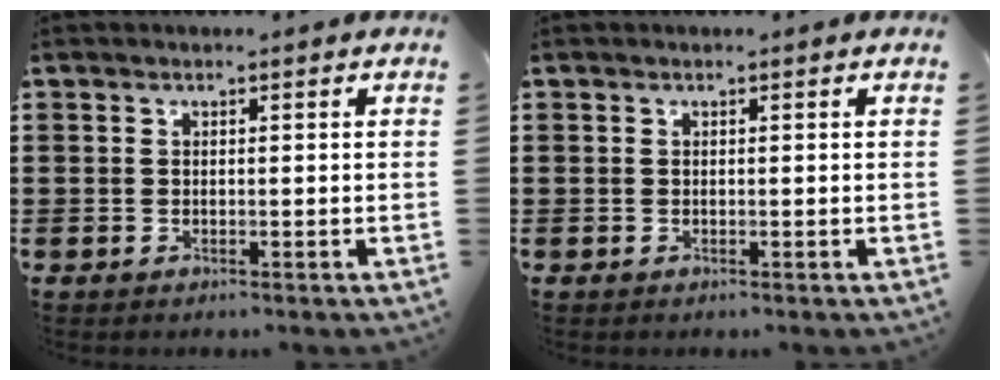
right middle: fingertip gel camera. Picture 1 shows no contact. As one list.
[{"total": 0.0}]